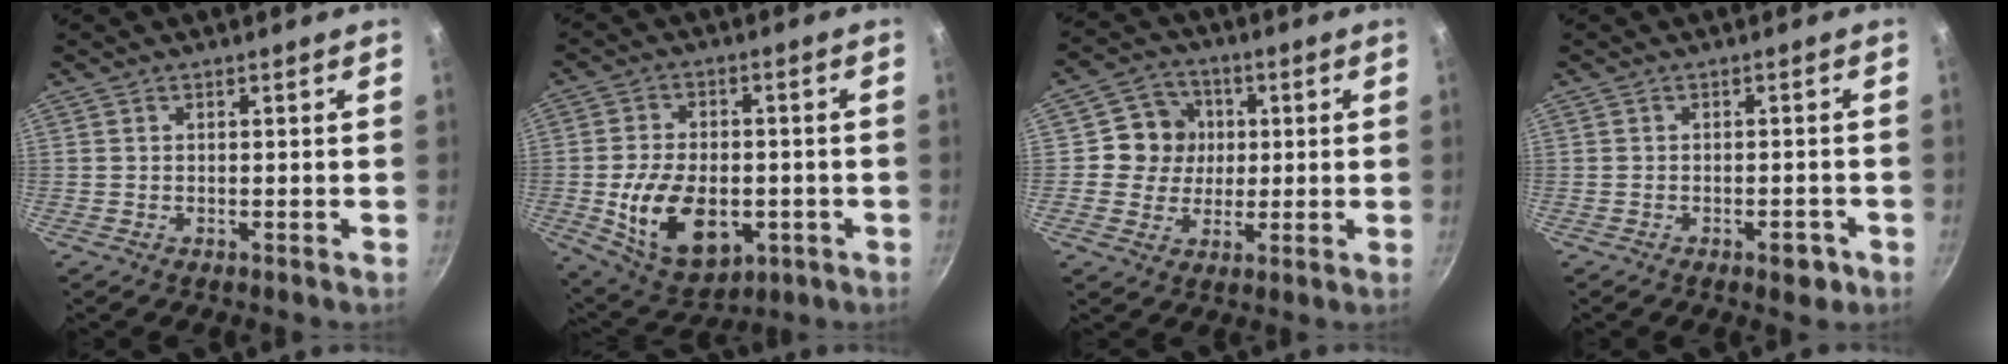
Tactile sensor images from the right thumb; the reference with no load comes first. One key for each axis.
{"total": 16.2, "fx": -3.4, "fy": 10.3, "fz": 12.0, "tx": -0.189, "ty": 0.003, "tz": -0.038}
{"total": 8.4, "fx": 1.1, "fy": 8.0, "fz": 2.4, "tx": 0.002, "ty": 0.008, "tz": 0.006}
{"total": 3.4, "fx": -1.8, "fy": 1.6, "fz": 2.4, "tx": -0.021, "ty": 0.016, "tz": -0.017}